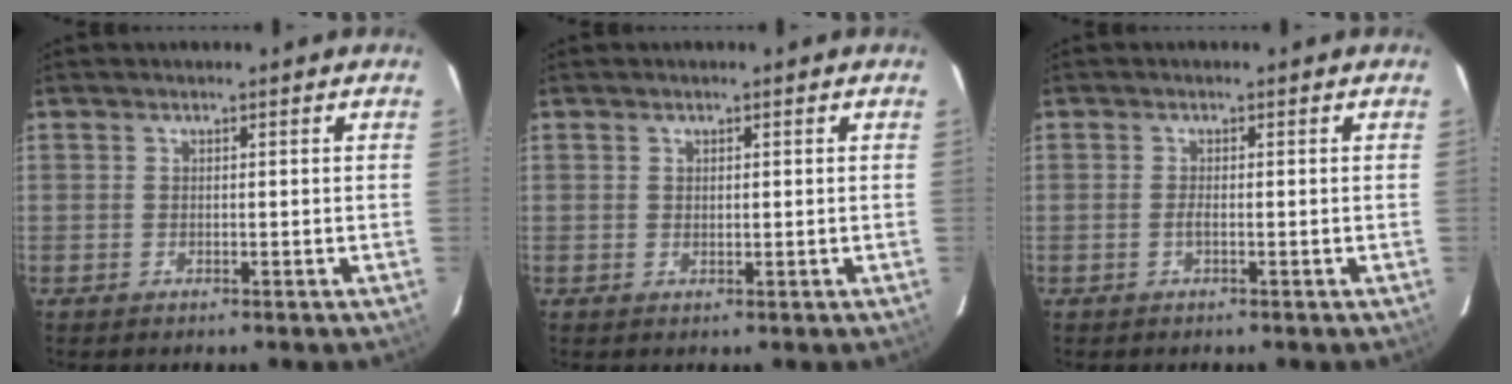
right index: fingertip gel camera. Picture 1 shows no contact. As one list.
[{"total": 0.8, "force": [0.3, 0.6, 0.5], "torque": [-0.007, 0.000, 0.006]}, {"total": 0.9, "force": [-0.4, 0.1, 0.8], "torque": [-0.018, -0.001, -0.007]}]